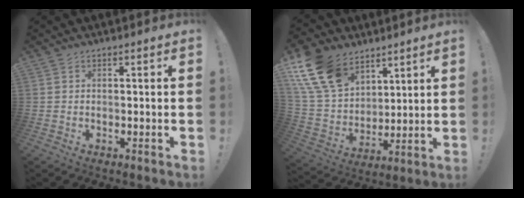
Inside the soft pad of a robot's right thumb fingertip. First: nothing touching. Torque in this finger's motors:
{"motor_torque": [0.76, 3.04, 0.51, 0.11, 0.31]}